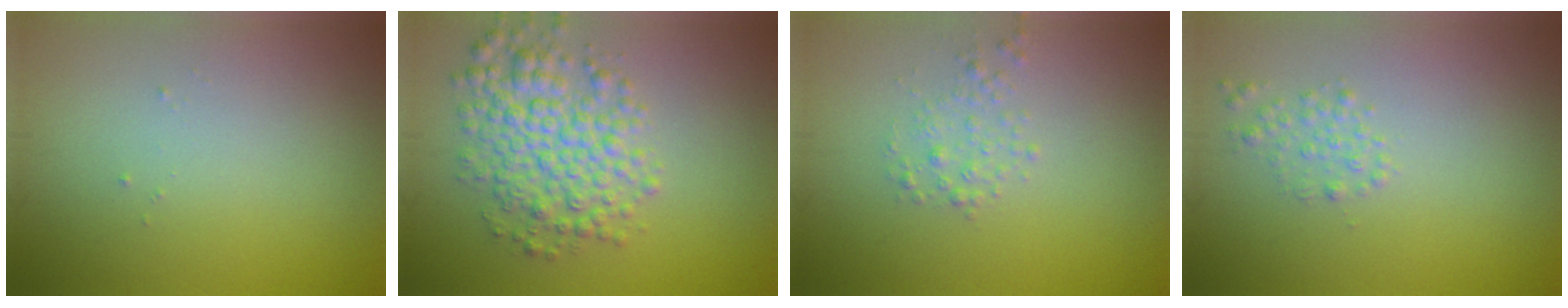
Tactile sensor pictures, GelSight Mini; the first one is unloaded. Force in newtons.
{"total": 5.5, "press": 5.5, "slide": 0.1}
{"total": 1.4, "press": 1.4, "slide": 0.0}
{"total": 1.2, "press": 1.2, "slide": 0.0}